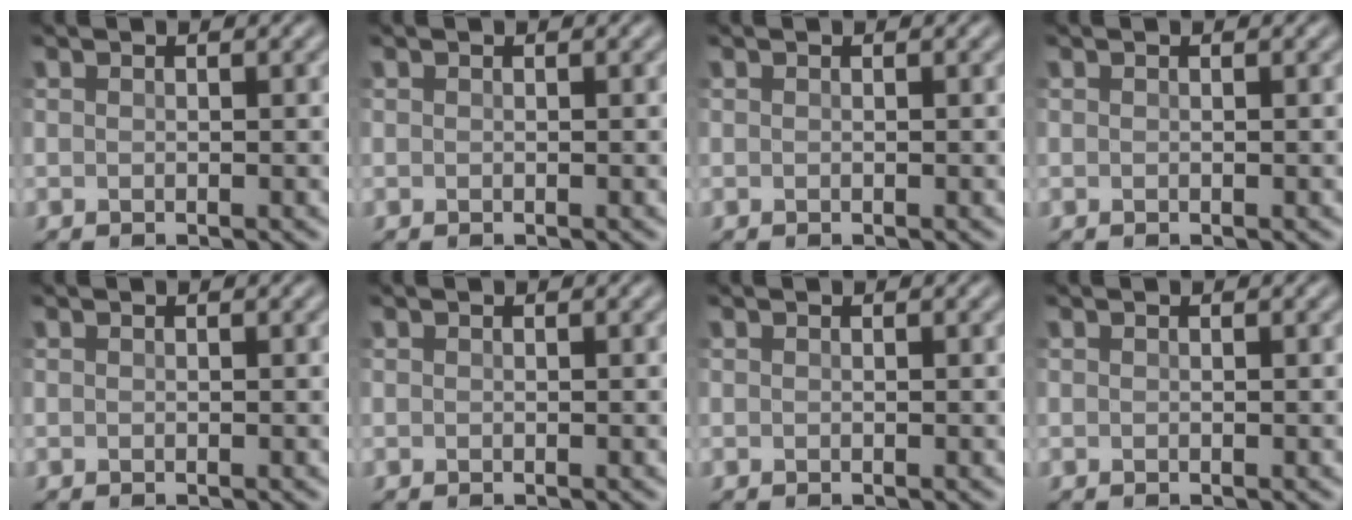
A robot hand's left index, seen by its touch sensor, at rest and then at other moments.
{"total": 0.0}
{"total": 0.0}
{"total": 0.0}
{"total": 0.0}
{"total": 0.0}
{"total": 0.0}
{"total": 0.0}